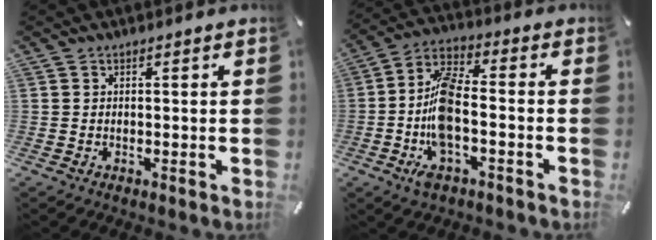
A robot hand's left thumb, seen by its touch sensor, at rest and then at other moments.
{"total": 11.5, "force": [-3.1, 5.0, 9.9], "torque": [-0.213, 0.002, -0.055]}